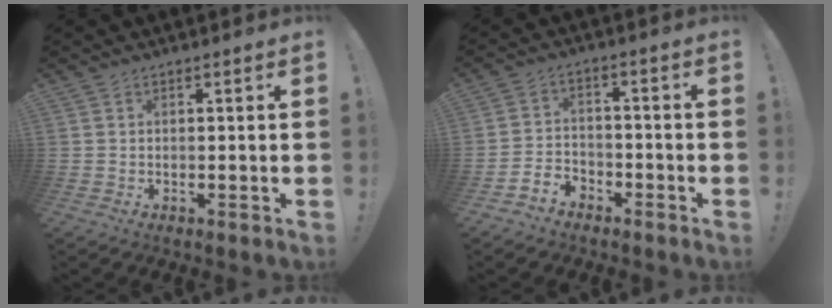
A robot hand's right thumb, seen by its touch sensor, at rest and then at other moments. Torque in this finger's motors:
{"motor_torque": [0.59, -0.58, 0.00, -0.06, 0.00]}